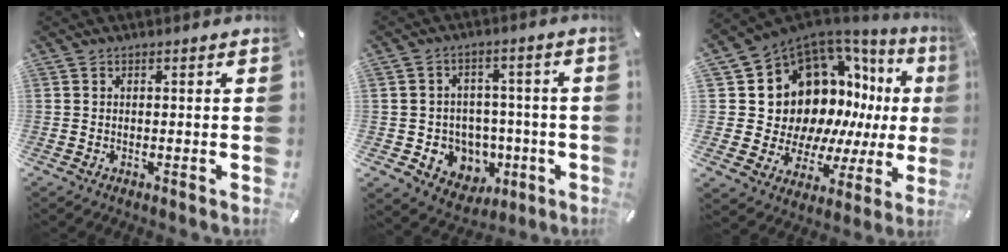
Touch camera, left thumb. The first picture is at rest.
{"total": 8.6, "force": [-0.7, 8.4, 1.7], "torque": [-0.029, -0.001, 0.004]}
{"total": 18.5, "force": [5.7, 14.6, 9.8], "torque": [-0.163, -0.076, 0.145]}